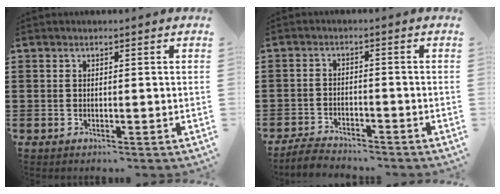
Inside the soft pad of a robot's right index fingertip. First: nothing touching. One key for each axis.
{"total": 3.2, "fx": -3.2, "fy": 0.3, "fz": 0.1, "tx": -0.014, "ty": 0.003, "tz": -0.070}